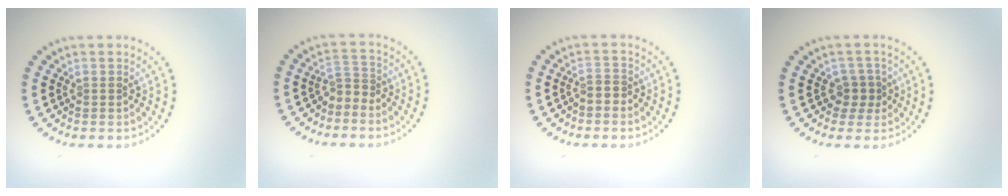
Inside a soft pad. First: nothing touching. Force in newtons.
{"total": 1.5, "press": 1.1, "slide": 1.1}
{"total": 1.4, "press": 1.3, "slide": 0.7}
{"total": 1.8, "press": 1.5, "slide": 1.1}